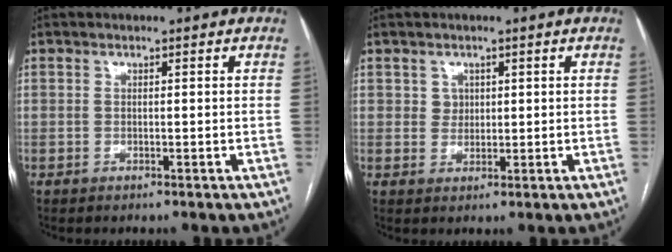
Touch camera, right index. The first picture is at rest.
{"total": 2.0, "force": [0.8, 1.8, 0.4], "torque": [-0.004, -0.001, 0.012]}